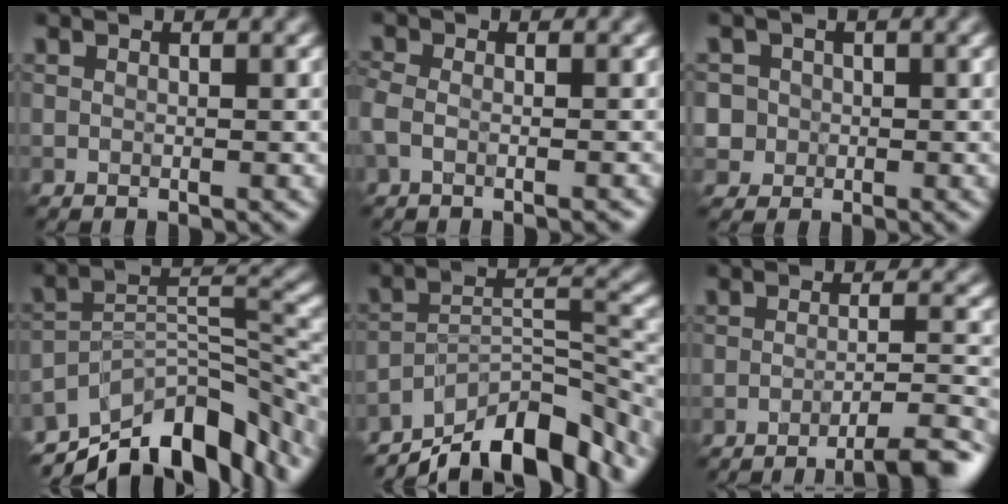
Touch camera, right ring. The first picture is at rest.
{"total": 2.4, "force": [-1.4, 1.1, 1.7], "torque": [-0.038, -0.005, -0.034]}
{"total": 3.7, "force": [0.1, 3.6, 1.0], "torque": [-0.002, 0.021, -0.005]}
{"total": 12.2, "force": [-9.2, 4.4, 6.6], "torque": [-0.107, 0.008, -0.161]}
{"total": 11.4, "force": [-9.1, 3.5, 5.9], "torque": [-0.082, 0.011, -0.161]}
{"total": 6.4, "force": [-4.3, 1.1, 4.6], "torque": [-0.057, 0.006, -0.060]}